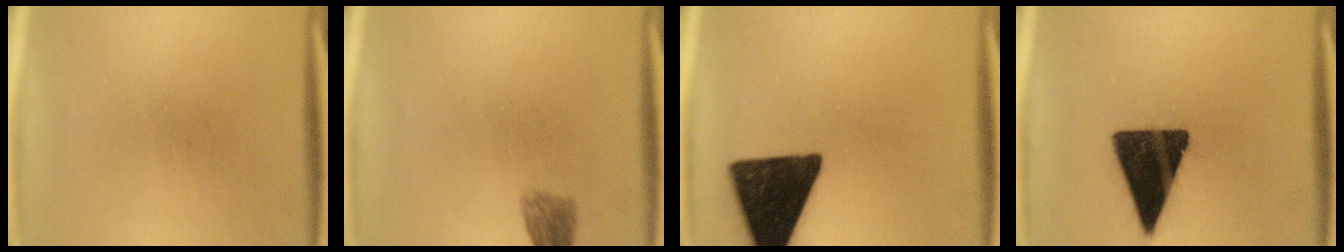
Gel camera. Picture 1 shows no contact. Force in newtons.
{"total": 2.9}
{"total": 17.2}
{"total": 16.3}